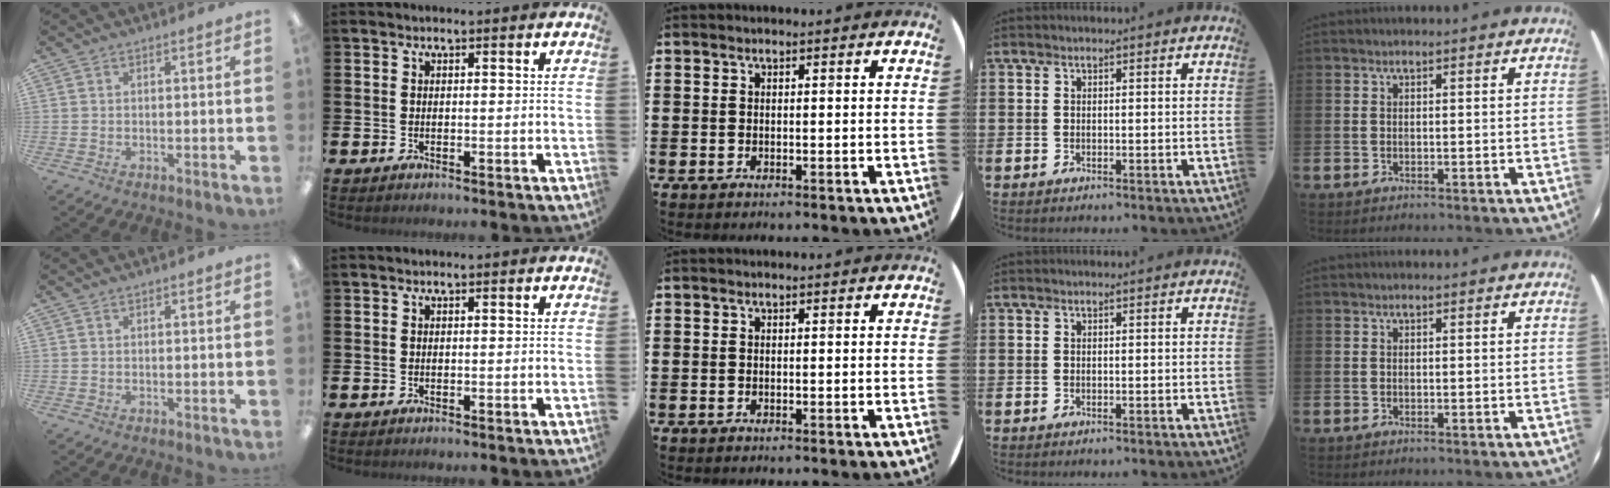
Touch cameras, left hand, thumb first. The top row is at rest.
{}